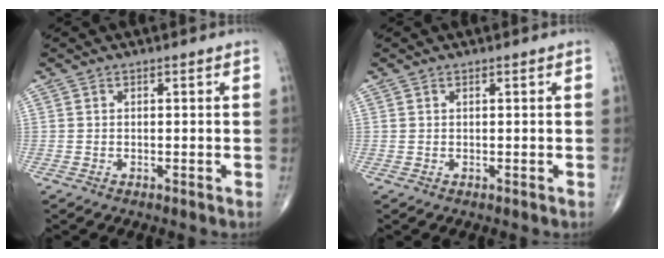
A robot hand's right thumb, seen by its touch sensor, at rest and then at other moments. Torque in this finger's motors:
{"motor_torque": [0.53, -0.03, -0.08, 1.07, 0.11]}